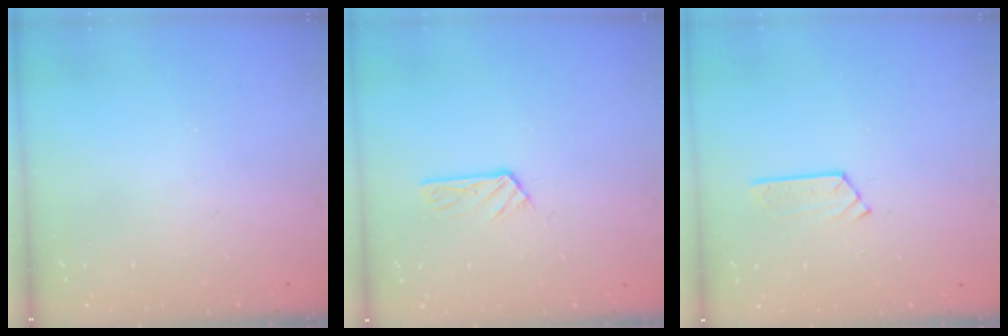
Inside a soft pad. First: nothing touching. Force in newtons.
{"total": 3.8, "press": 3.8, "slide": 0.3}
{"total": 3.7, "press": 3.7, "slide": 0.4}